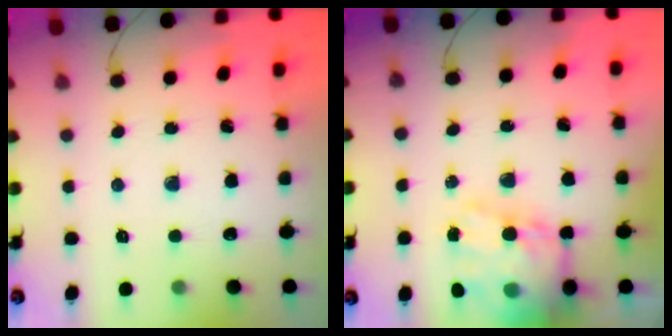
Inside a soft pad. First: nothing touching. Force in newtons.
{"total": 20.5, "press": 20.0, "slide": 4.6}